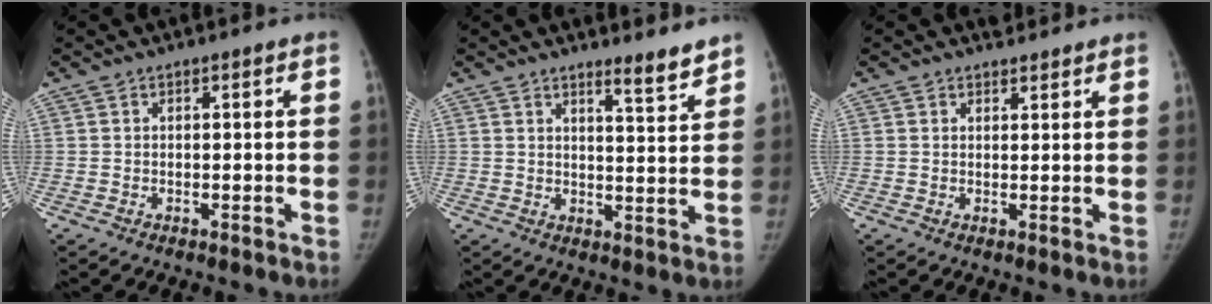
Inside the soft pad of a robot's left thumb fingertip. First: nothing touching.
{"total": 4.9, "force": [4.2, 0.5, 2.4], "torque": [-0.025, -0.042, 0.062]}
{"total": 2.0, "force": [1.8, 0.9, 0.0], "torque": [0.016, -0.011, 0.022]}